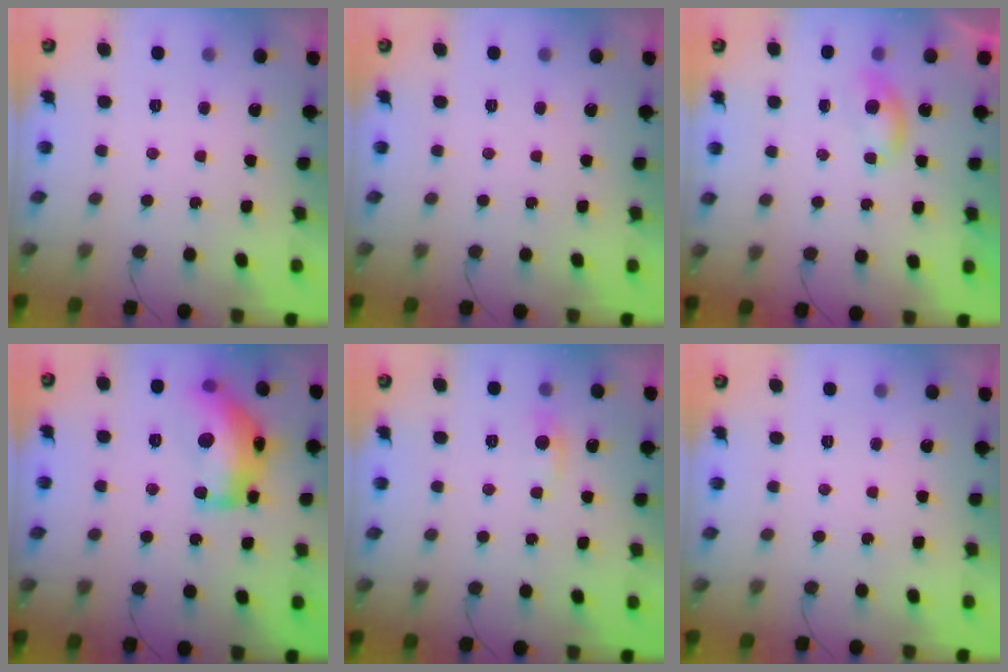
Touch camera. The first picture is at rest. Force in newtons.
{"total": 0.0}
{"total": 4.5, "press": 4.5, "slide": 0.4}
{"total": 18.6, "press": 18.6, "slide": 1.0}
{"total": 5.5, "press": 5.5, "slide": 0.5}
{"total": 0.0}